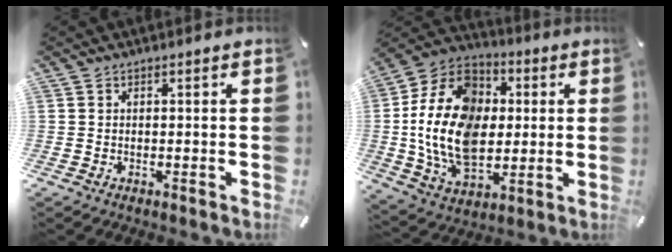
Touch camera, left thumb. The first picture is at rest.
{"total": 20.5, "force": [-0.4, 15.4, 13.5], "torque": [-0.300, 0.008, -0.011]}